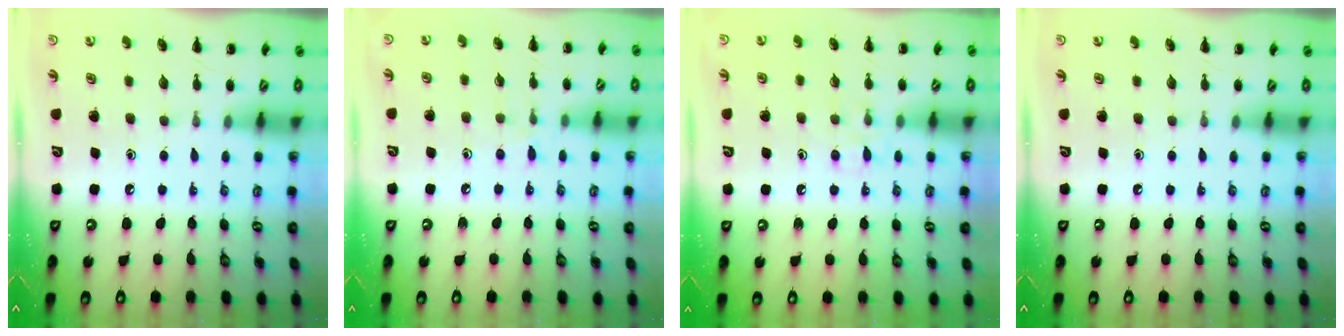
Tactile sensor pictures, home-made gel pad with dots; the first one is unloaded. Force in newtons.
{"total": 5.9, "press": 5.4, "slide": 2.3}
{"total": 5.8, "press": 5.6, "slide": 1.7}
{"total": 0.0}